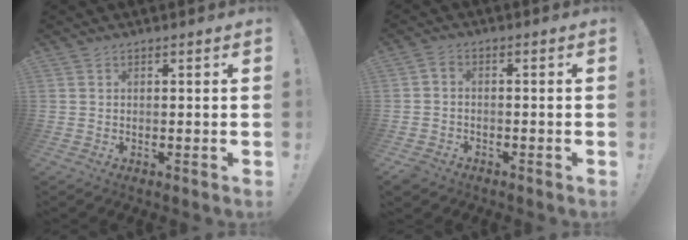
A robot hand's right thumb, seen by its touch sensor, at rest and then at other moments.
{"total": 3.1, "force": [-1.8, 2.2, 1.3], "torque": [-0.031, 0.008, -0.033]}